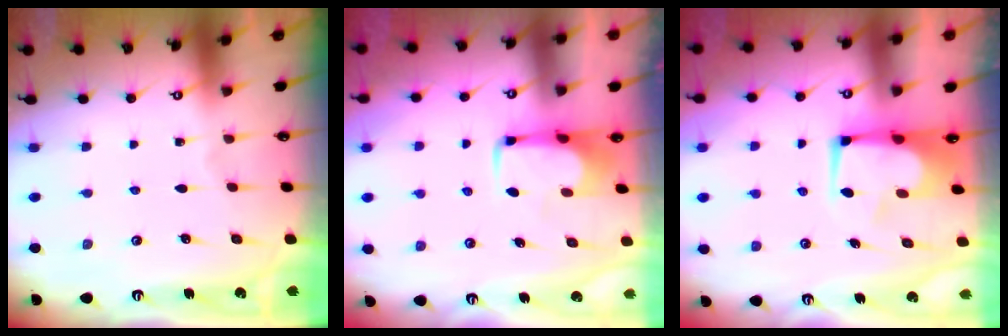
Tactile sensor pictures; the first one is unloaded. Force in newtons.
{"total": 1.5, "press": 1.5, "slide": 0.2}
{"total": 2.6, "press": 2.5, "slide": 0.6}